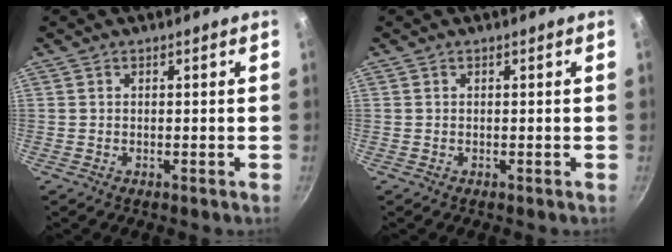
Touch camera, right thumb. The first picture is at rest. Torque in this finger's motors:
{"motor_torque": [0.00, 0.00, 0.00, 0.00, 0.00]}